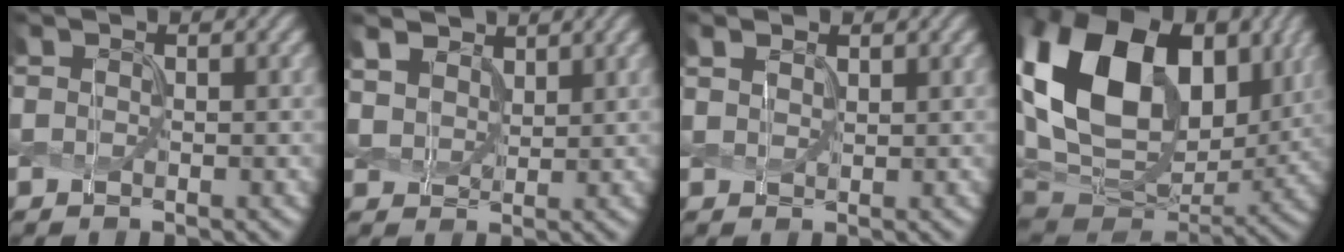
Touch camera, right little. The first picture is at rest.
{"total": 4.1, "force": [3.1, 2.2, 1.5], "torque": [-0.059, -0.002, 0.063]}
{"total": 1.4, "force": [1.1, 0.6, 0.7], "torque": [-0.019, 0.000, 0.027]}
{"total": 18.8, "force": [5.3, 13.2, 12.3], "torque": [-0.265, 0.010, 0.104]}